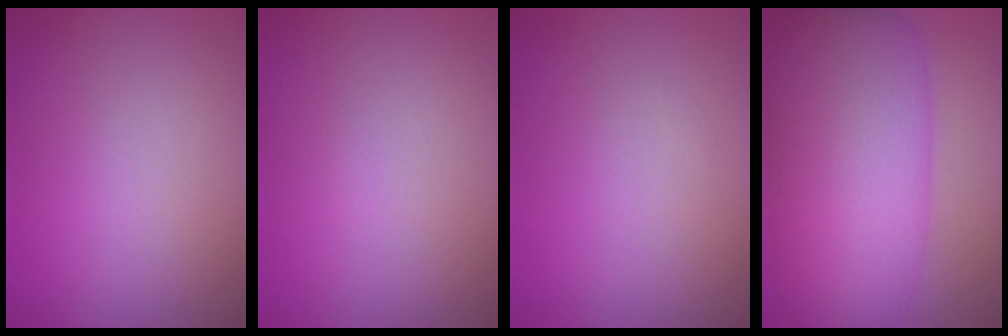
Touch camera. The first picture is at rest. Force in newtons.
{"total": 0.0}
{"total": 0.0}
{"total": 11.8, "press": 11.8, "slide": 0.2}